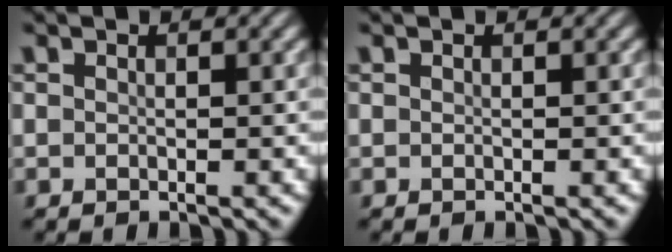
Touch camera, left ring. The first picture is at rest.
{"total": 0.0}